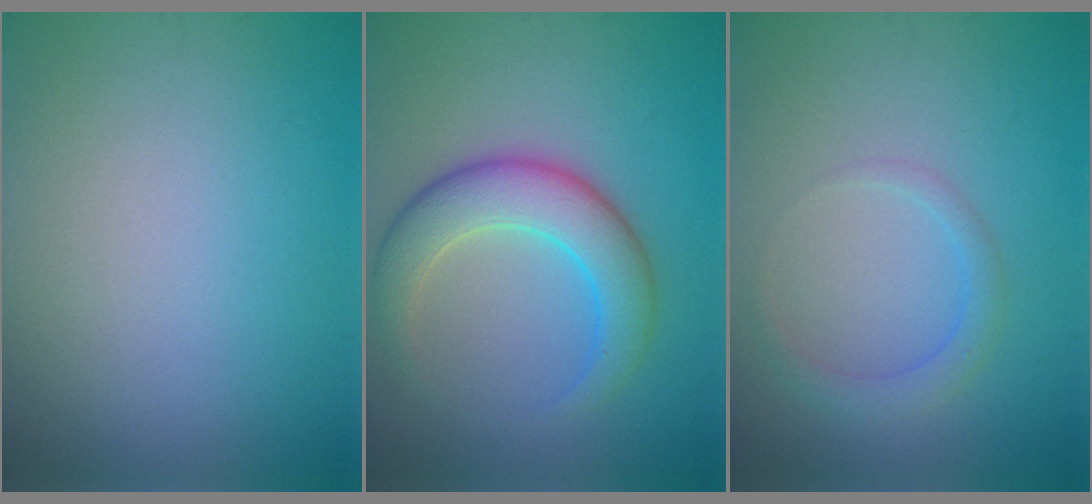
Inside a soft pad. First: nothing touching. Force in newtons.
{"total": 5.9, "press": 5.9, "slide": 0.2}
{"total": 1.9, "press": 1.9, "slide": 0.1}